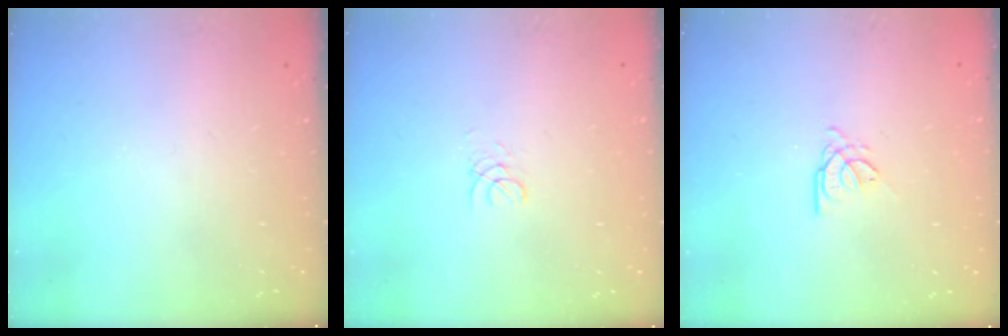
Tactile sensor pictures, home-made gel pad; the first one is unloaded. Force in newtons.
{"total": 1.0, "press": 1.0, "slide": 0.1}
{"total": 0.9, "press": 0.8, "slide": 0.2}